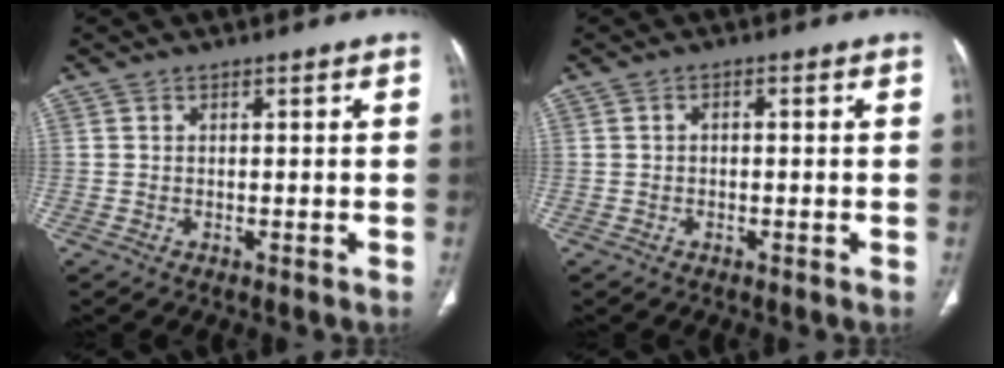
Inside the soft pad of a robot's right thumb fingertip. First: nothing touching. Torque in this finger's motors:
{"motor_torque": [-0.44, 0.31, -0.38, 0.08, 0.04]}